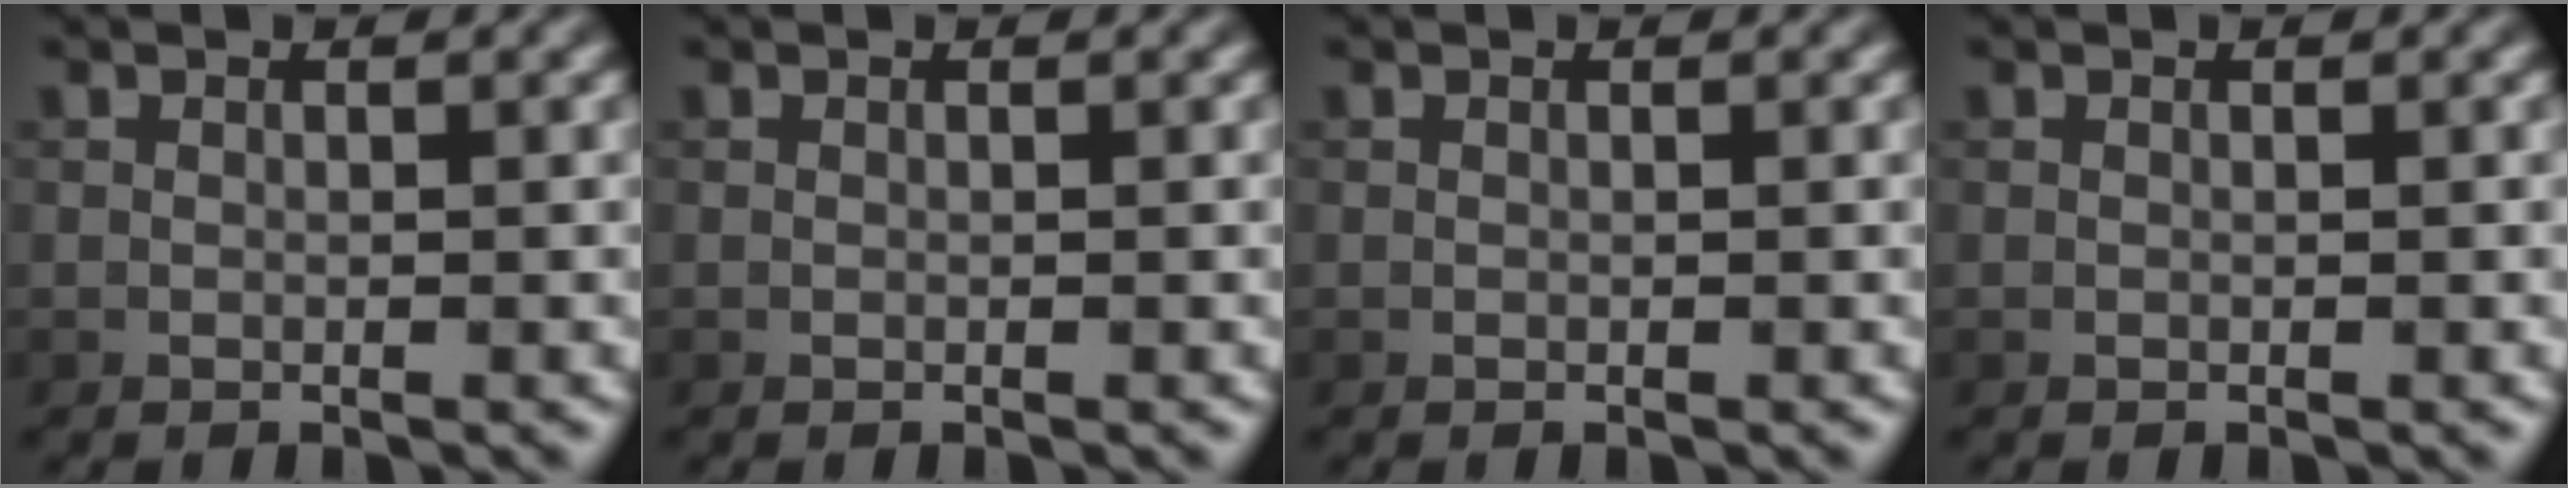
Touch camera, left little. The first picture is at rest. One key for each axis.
{"total": 0.0}
{"total": 0.0}
{"total": 0.0}